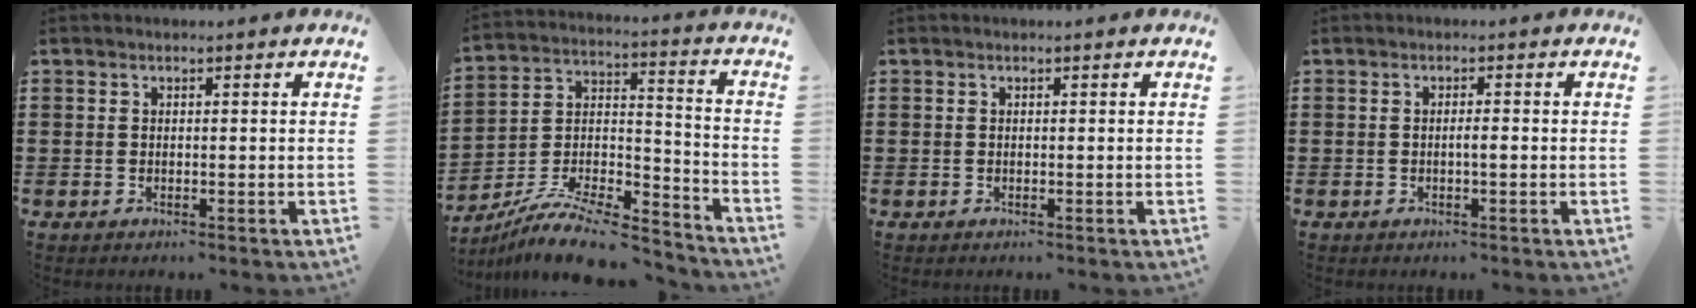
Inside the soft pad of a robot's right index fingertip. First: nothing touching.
{"total": 11.1, "force": [-9.8, 2.0, 4.9], "torque": [-0.079, 0.025, -0.191]}
{"total": 0.0}
{"total": 1.4, "force": [-0.4, 0.1, 1.3], "torque": [-0.024, -0.002, -0.007]}